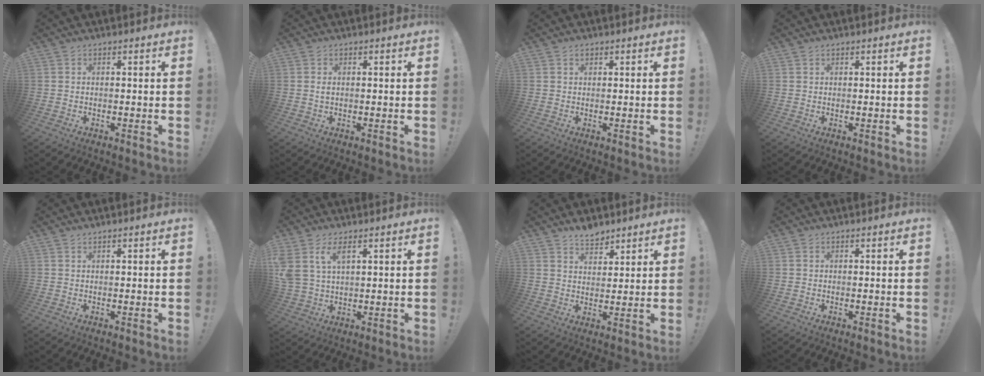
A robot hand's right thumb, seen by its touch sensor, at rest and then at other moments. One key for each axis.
{"total": 0.9, "fx": 0.1, "fy": 0.4, "fz": 0.8, "tx": -0.010, "ty": 0.001, "tz": 0.001}
{"total": 0.8, "fx": 0.5, "fy": 0.6, "fz": 0.3, "tx": -0.003, "ty": 0.000, "tz": 0.010}
{"total": 0.0}
{"total": 0.5, "fx": 0.5, "fy": -0.1, "fz": 0.2, "tx": 0.001, "ty": -0.002, "tz": 0.008}
{"total": 7.1, "fx": 3.6, "fy": 3.5, "fz": 4.9, "tx": -0.113, "ty": -0.010, "tz": 0.068}
{"total": 5.6, "fx": 4.8, "fy": 2.4, "fz": 1.3, "tx": -0.013, "ty": -0.034, "tz": 0.089}
{"total": 0.0}